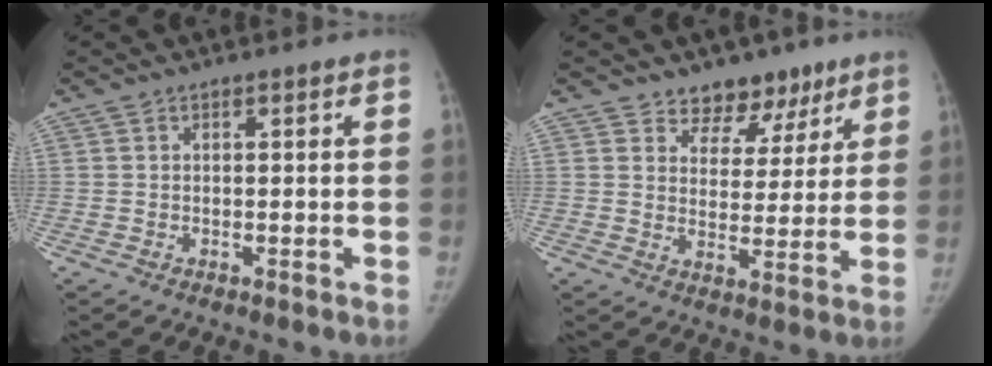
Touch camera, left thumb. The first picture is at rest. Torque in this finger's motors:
{"motor_torque": [0.03, 0.04, 0.09, 0.20, -0.03]}